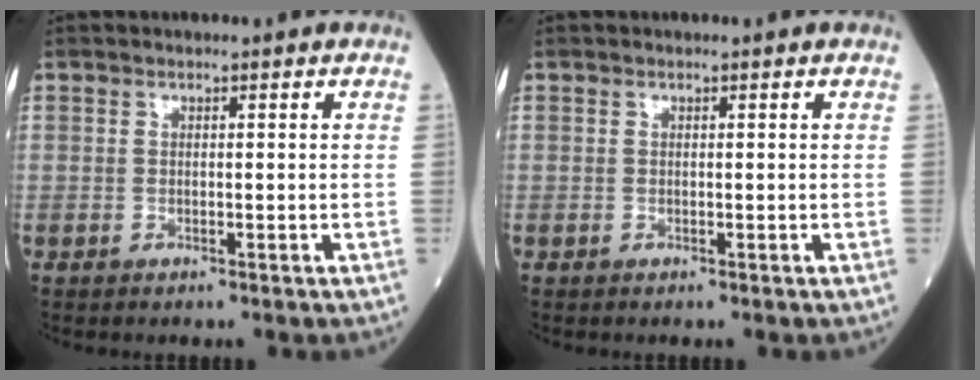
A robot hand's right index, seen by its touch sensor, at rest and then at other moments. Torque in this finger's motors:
{"motor_torque": [0.00, 0.00, 0.00, 0.00]}